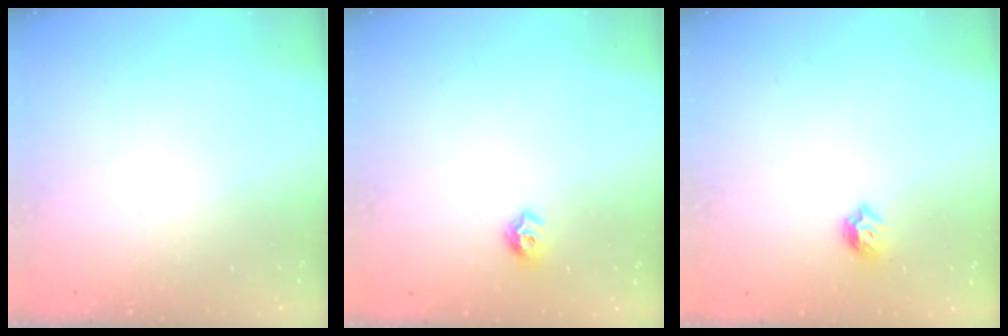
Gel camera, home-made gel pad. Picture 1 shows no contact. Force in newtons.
{"total": 7.2, "press": 7.2, "slide": 0.7}
{"total": 5.3, "press": 5.2, "slide": 1.2}